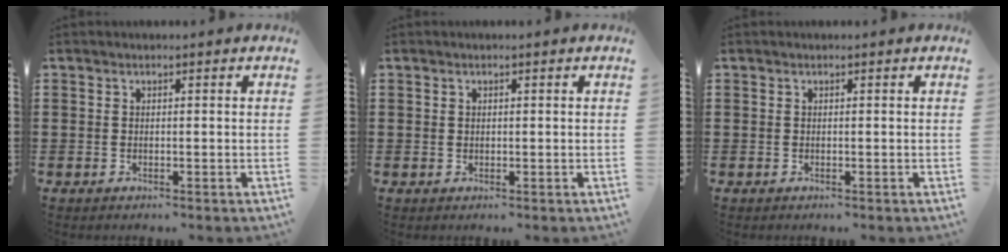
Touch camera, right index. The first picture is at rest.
{"total": 0.6, "force": [0.2, 0.5, 0.2], "torque": [-0.005, 0.003, 0.005]}
{"total": 0.0}